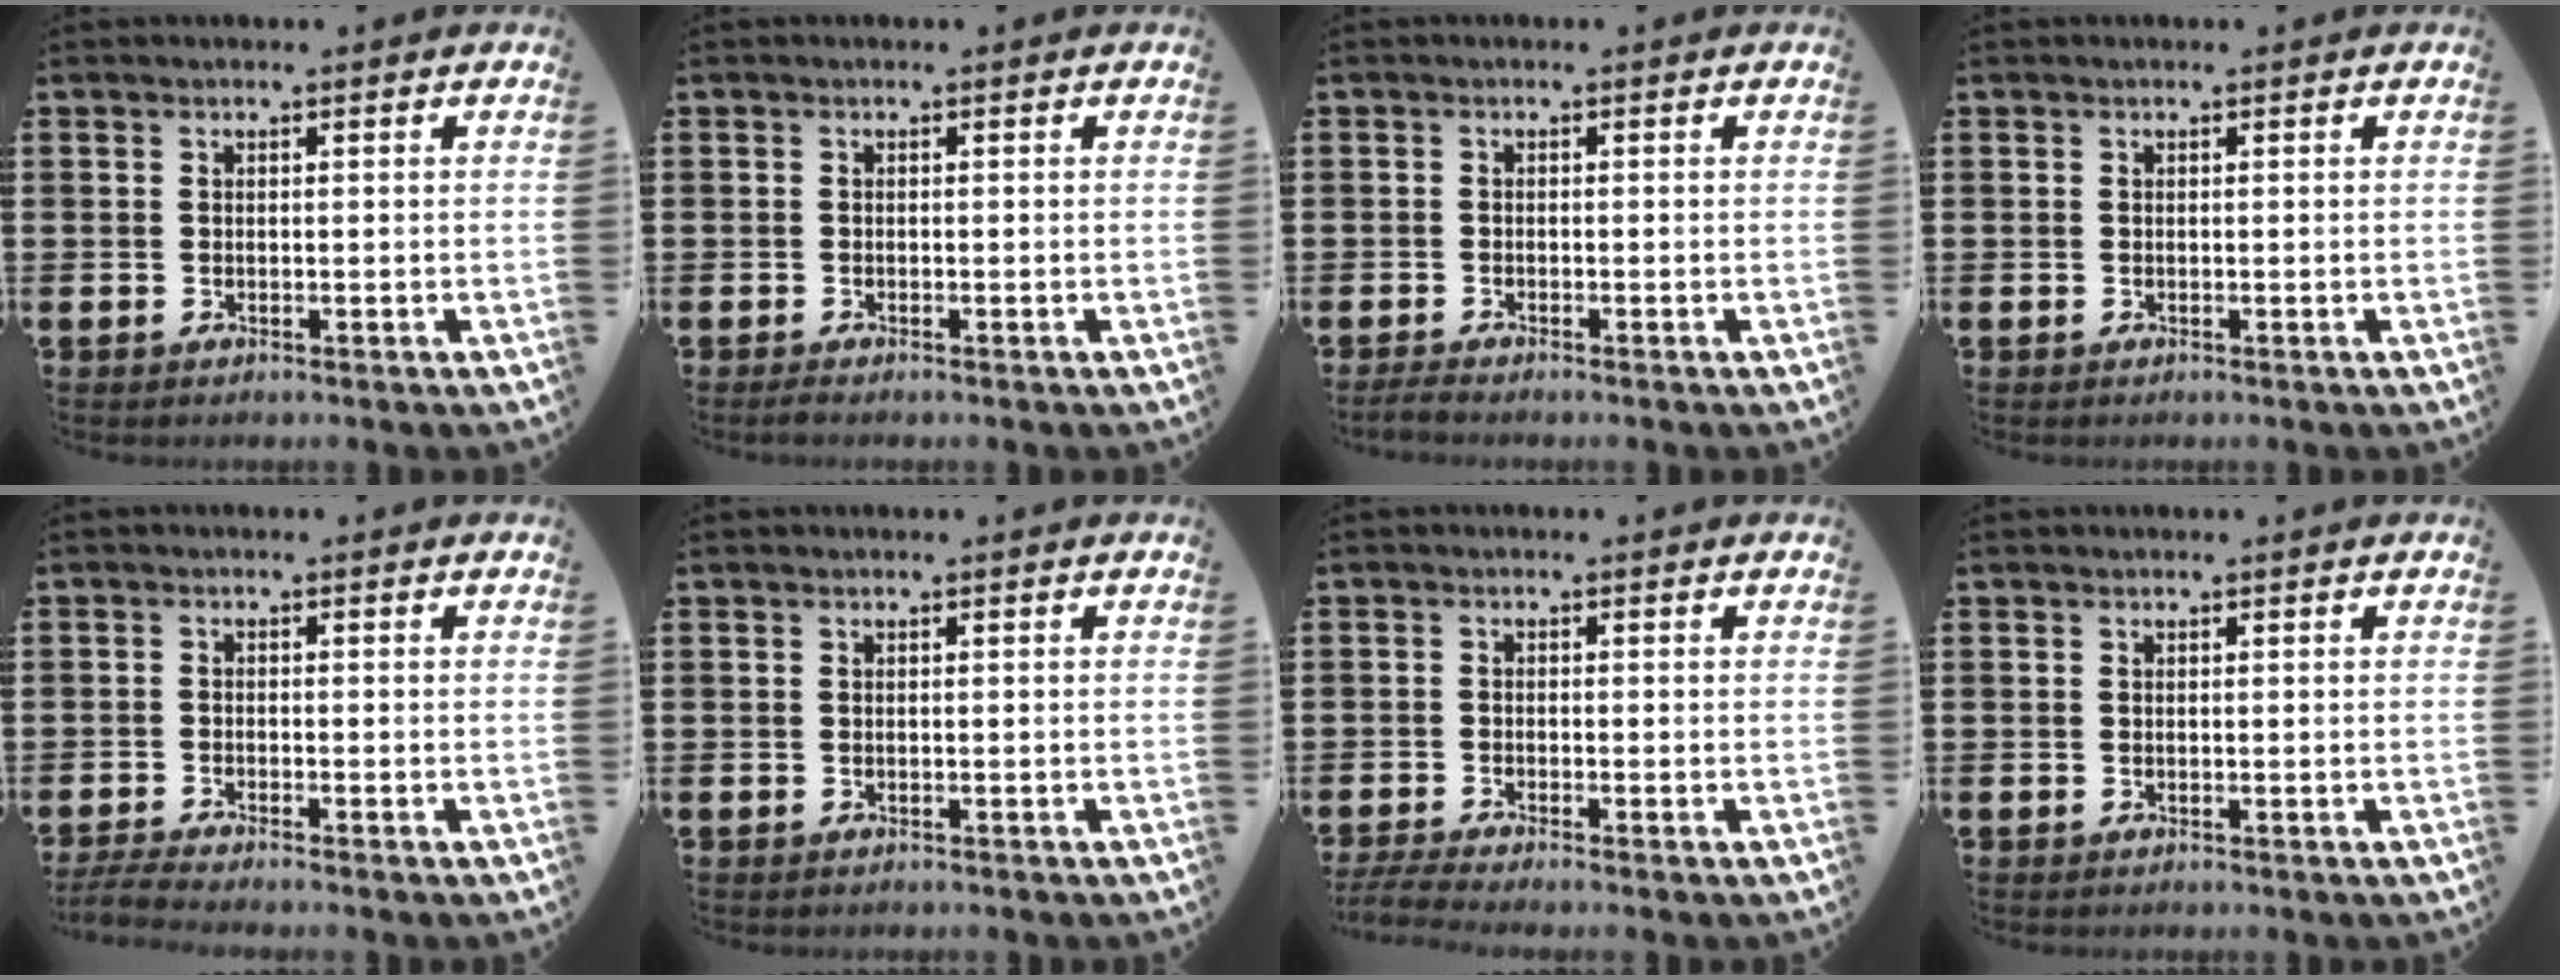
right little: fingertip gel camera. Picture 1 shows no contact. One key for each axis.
{"total": 0.6, "fx": -0.3, "fy": 0.1, "fz": 0.5, "tx": -0.009, "ty": -0.002, "tz": -0.007}
{"total": 0.9, "fx": -0.7, "fy": 0.1, "fz": 0.6, "tx": -0.009, "ty": -0.002, "tz": -0.014}
{"total": 0.0}
{"total": 1.8, "fx": -1.5, "fy": 0.0, "fz": 0.9, "tx": -0.014, "ty": 0.002, "tz": -0.028}
{"total": 0.0}
{"total": 1.6, "fx": -1.3, "fy": 0.0, "fz": 1.0, "tx": -0.016, "ty": 0.001, "tz": -0.024}
{"total": 0.0}